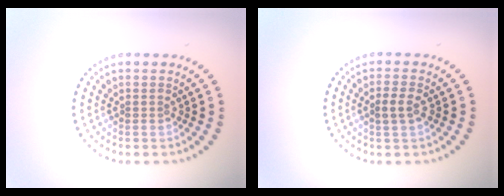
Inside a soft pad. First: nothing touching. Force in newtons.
{"total": 1.9, "press": 1.8, "slide": 0.4}